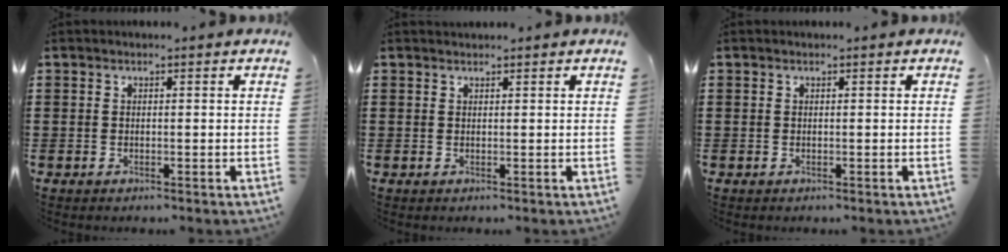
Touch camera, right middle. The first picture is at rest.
{"total": 0.7, "force": [0.6, 0.2, 0.0], "torque": [-0.002, 0.000, 0.013]}
{"total": 0.0}